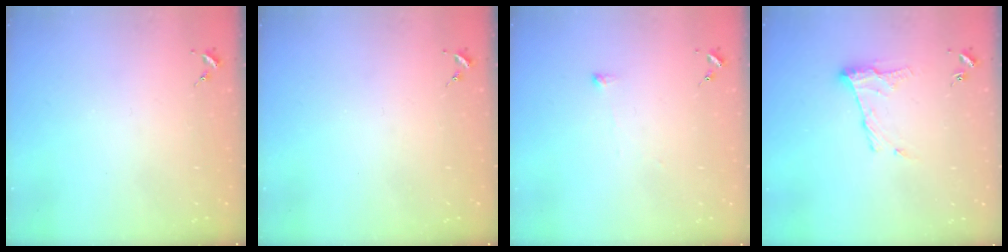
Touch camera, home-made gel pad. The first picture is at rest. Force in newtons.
{"total": 0.0}
{"total": 2.7, "press": 2.6, "slide": 0.5}
{"total": 11.4, "press": 11.3, "slide": 0.3}